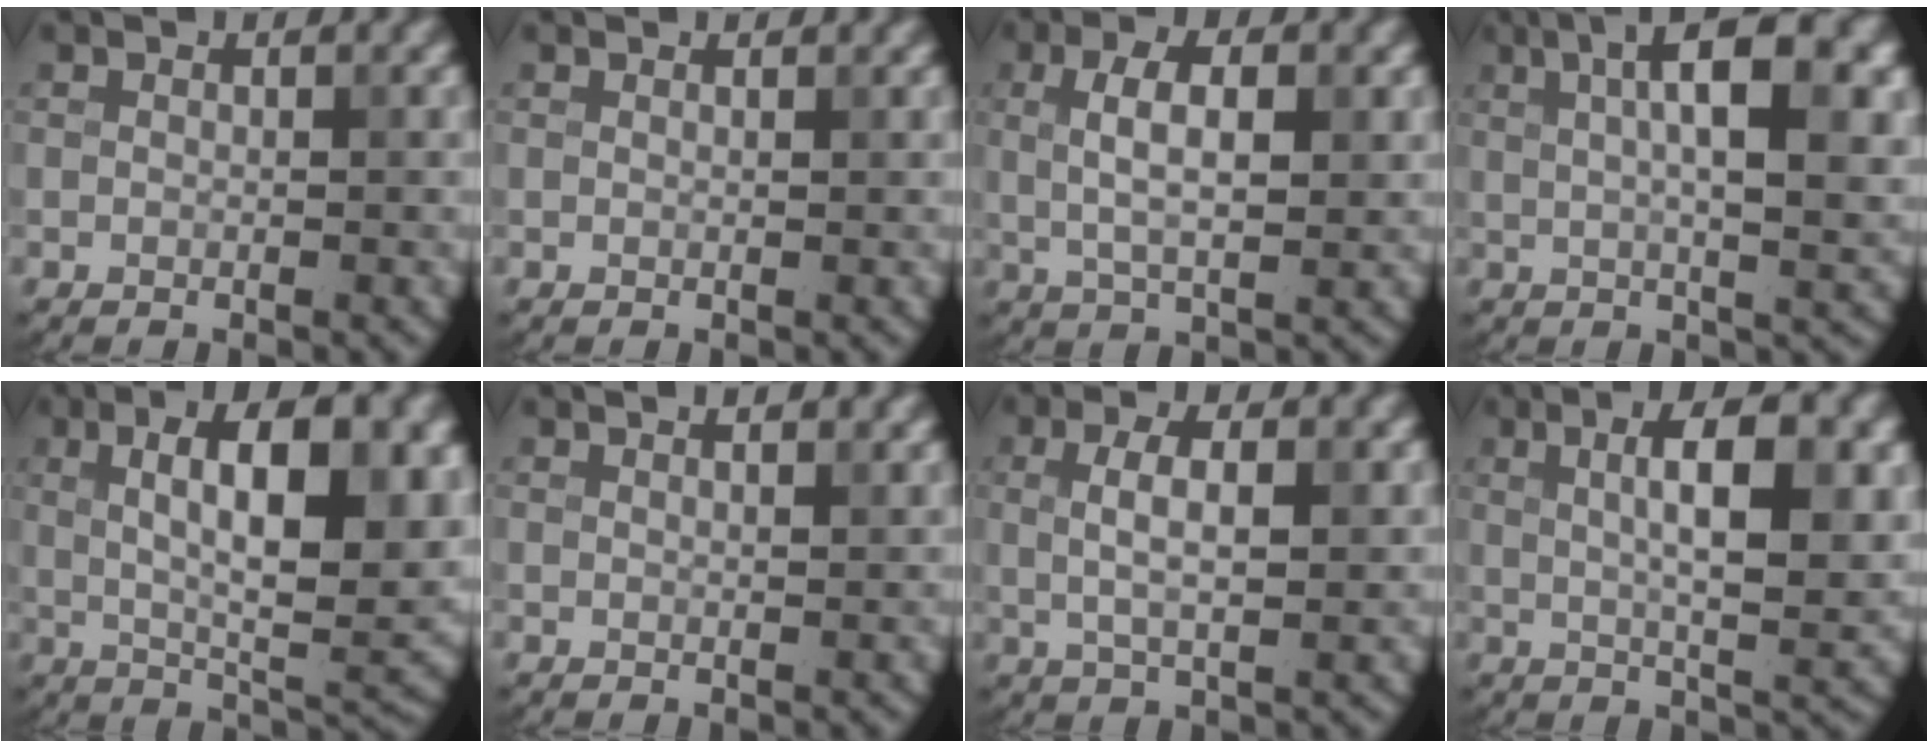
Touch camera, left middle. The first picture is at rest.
{"total": 1.3, "force": [1.2, 0.3, 0.4], "torque": [-0.003, -0.001, 0.005]}
{"total": 4.8, "force": [0.8, 1.7, 4.4], "torque": [-0.087, 0.004, 0.015]}
{"total": 8.6, "force": [2.4, 2.3, 7.9], "torque": [-0.107, 0.016, 0.033]}
{"total": 12.4, "force": [2.7, 4.5, 11.2], "torque": [-0.158, 0.000, 0.040]}
{"total": 3.4, "force": [2.3, 1.5, 2.0], "torque": [0.003, 0.022, -0.001]}
{"total": 3.8, "force": [0.7, 1.1, 3.6], "torque": [-0.070, 0.003, 0.012]}
{"total": 7.8, "force": [1.7, 2.1, 7.3], "torque": [-0.101, 0.006, 0.026]}